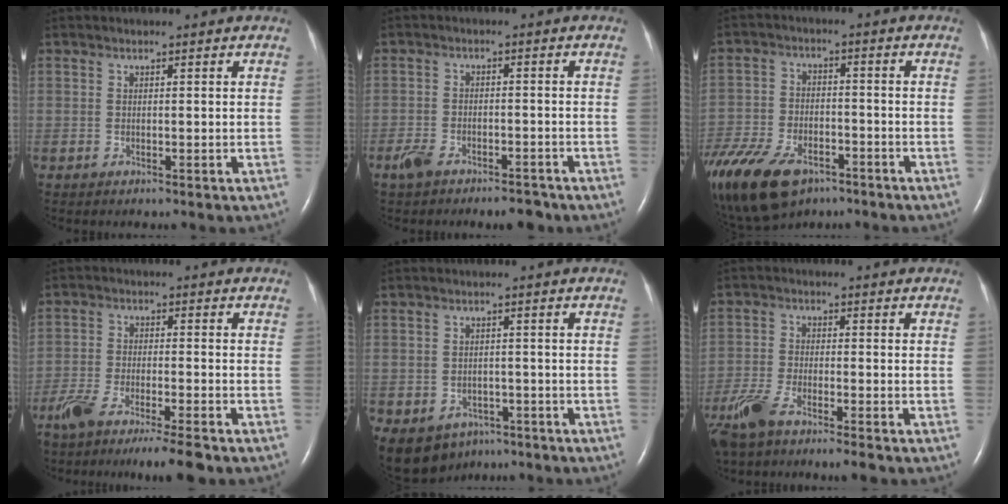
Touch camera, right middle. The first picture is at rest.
{"total": 5.6, "force": [-4.3, 2.0, 2.8], "torque": [-0.054, -0.002, -0.071]}
{"total": 19.9, "force": [-12.6, 10.7, 11.0], "torque": [-0.298, -0.029, -0.214]}
{"total": 10.2, "force": [-8.2, 0.4, 6.1], "torque": [-0.102, -0.023, -0.134]}
{"total": 10.3, "force": [-5.8, 7.8, 3.1], "torque": [-0.086, -0.001, -0.069]}
{"total": 7.8, "force": [-6.0, 1.1, 4.9], "torque": [-0.104, -0.014, -0.113]}